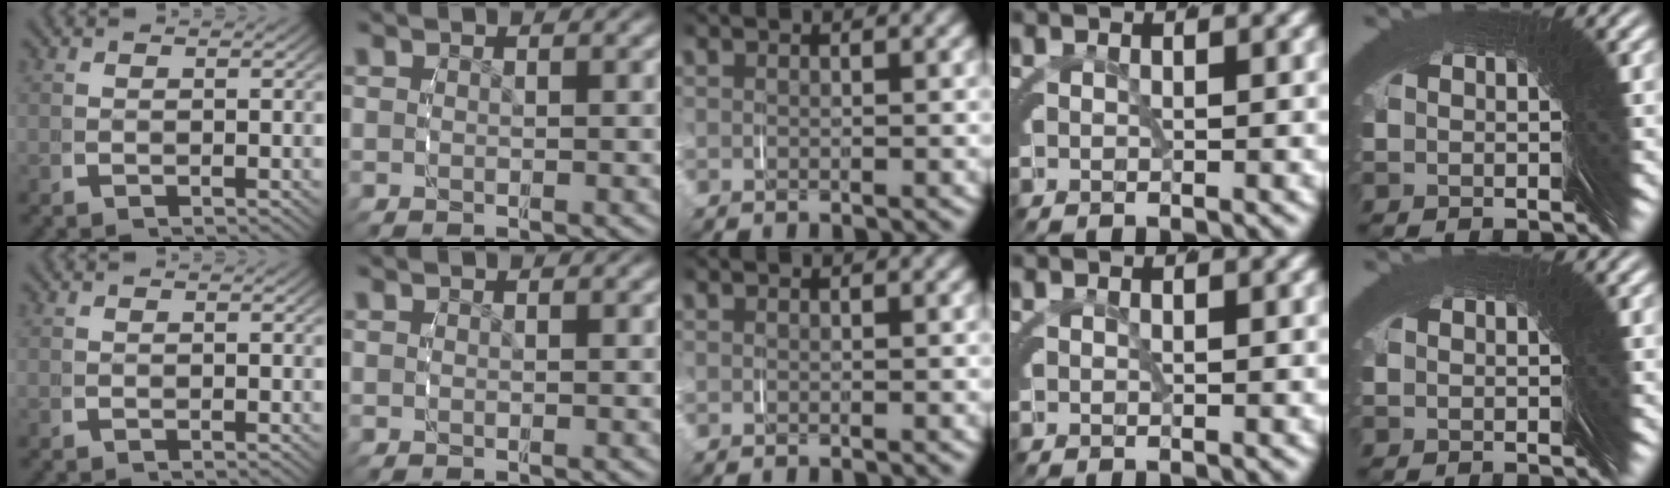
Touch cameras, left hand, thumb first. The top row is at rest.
{}